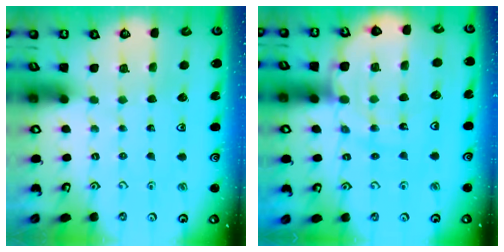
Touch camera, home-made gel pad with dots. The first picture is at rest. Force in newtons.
{"total": 10.4, "press": 10.4, "slide": 1.3}